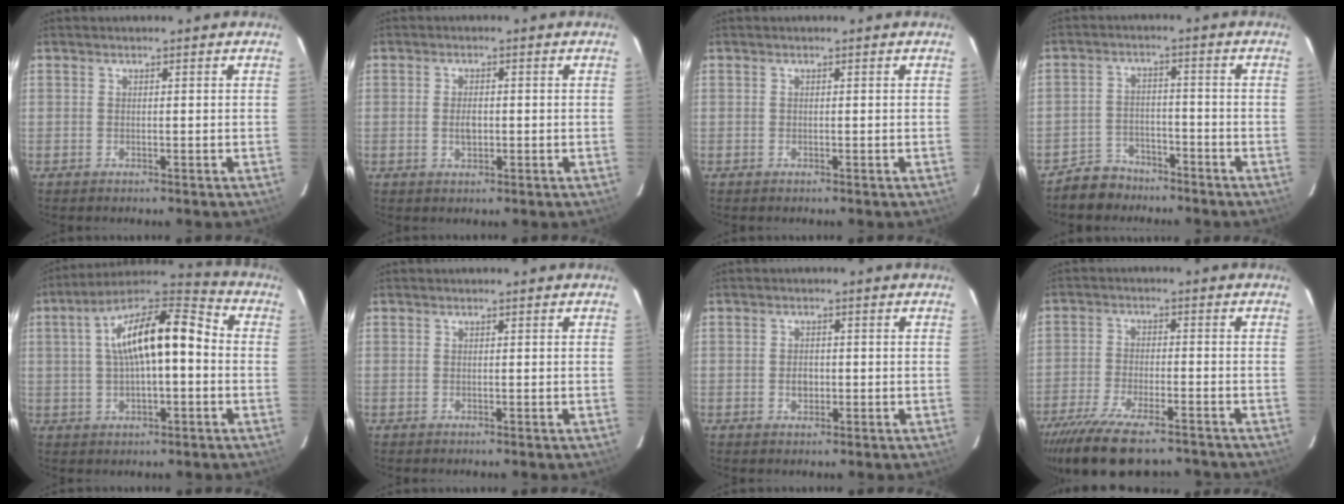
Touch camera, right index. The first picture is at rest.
{"total": 2.9, "force": [-0.3, 1.7, 2.3], "torque": [-0.042, 0.001, -0.004]}
{"total": 0.0}
{"total": 6.7, "force": [-5.5, 3.6, 0.8], "torque": [-0.038, 0.014, -0.087]}
{"total": 15.4, "force": [1.0, 5.7, 14.3], "torque": [-0.243, 0.034, 0.012]}
{"total": 0.0}
{"total": 2.4, "force": [-0.4, 1.8, 1.4], "torque": [-0.025, 0.003, -0.006]}
{"total": 16.2, "force": [-12.9, 4.6, 8.6], "torque": [-0.183, -0.038, -0.212]}